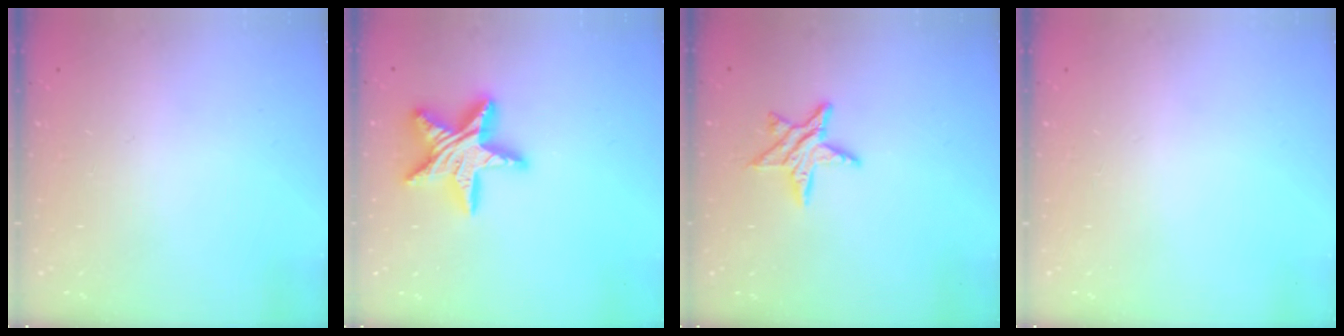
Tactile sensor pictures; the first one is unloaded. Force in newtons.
{"total": 18.2, "press": 18.1, "slide": 1.9}
{"total": 8.9, "press": 8.9, "slide": 0.5}
{"total": 0.0}